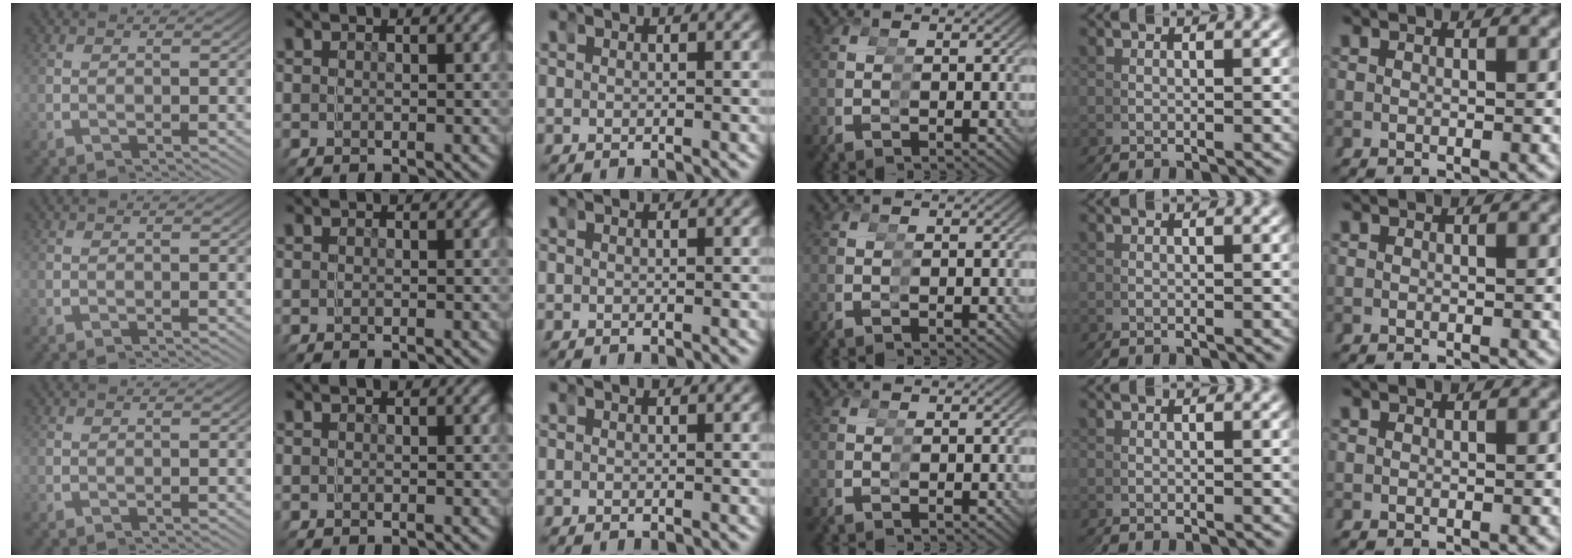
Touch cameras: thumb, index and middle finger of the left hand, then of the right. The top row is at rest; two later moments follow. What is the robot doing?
{"motion": "reach", "object": "bandage"}